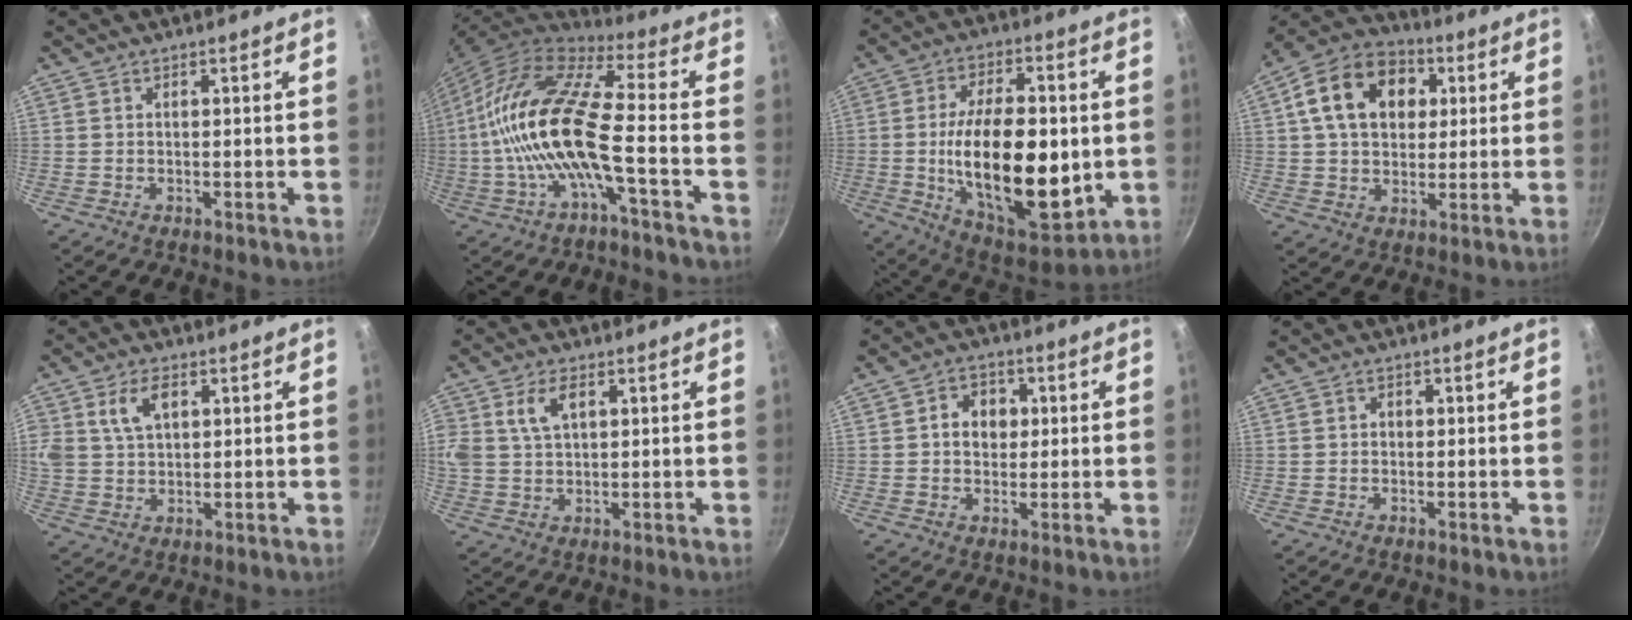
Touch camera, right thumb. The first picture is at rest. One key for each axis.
{"total": 18.1, "fx": -3.1, "fy": 5.0, "fz": 17.1, "tx": -0.335, "ty": 0.039, "tz": -0.076}
{"total": 24.4, "fx": -1.4, "fy": 12.3, "fz": 21.1, "tx": -0.325, "ty": -0.009, "tz": -0.013}
{"total": 16.4, "fx": 4.4, "fy": 12.0, "fz": 10.4, "tx": -0.153, "ty": 0.018, "tz": 0.061}
{"total": 8.2, "fx": 3.0, "fy": 5.4, "fz": 5.4, "tx": -0.090, "ty": 0.004, "tz": 0.055}
{"total": 8.1, "fx": 2.9, "fy": 5.1, "fz": 5.5, "tx": -0.097, "ty": 0.009, "tz": 0.054}
{"total": 6.2, "fx": 0.8, "fy": 5.1, "fz": 3.4, "tx": -0.026, "ty": 0.007, "tz": 0.006}
{"total": 1.0, "fx": 0.0, "fy": 0.9, "fz": 0.4, "tx": -0.005, "ty": 0.004, "tz": 0.000}